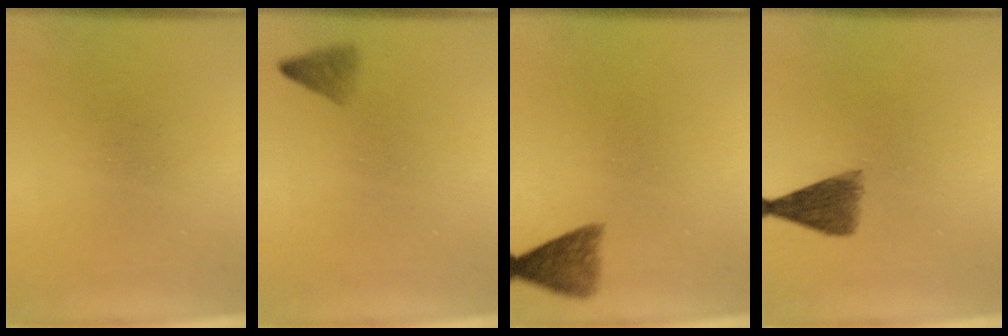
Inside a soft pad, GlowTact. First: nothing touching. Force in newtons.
{"total": 1.6}
{"total": 3.6}
{"total": 5.1}